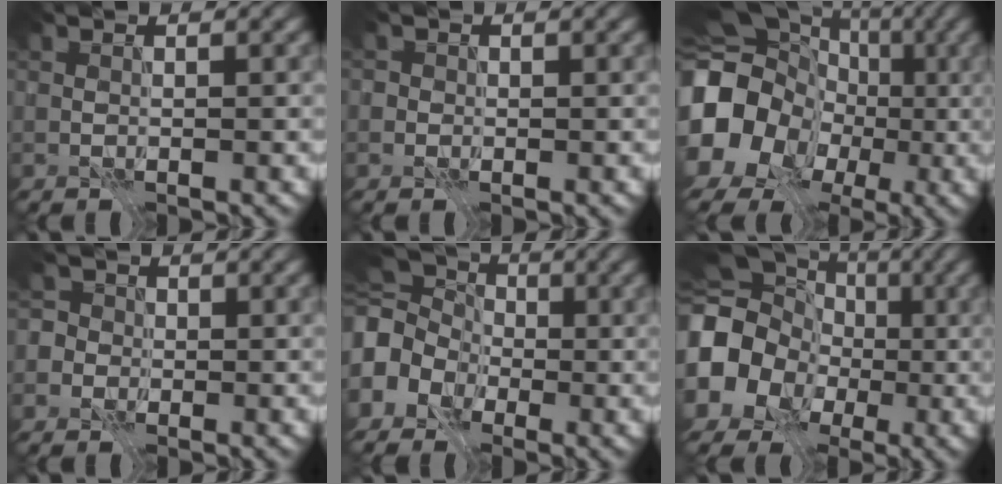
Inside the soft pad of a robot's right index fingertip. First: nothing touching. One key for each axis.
{"total": 0.9, "fx": 0.1, "fy": 0.9, "fz": 0.1, "tx": 0.004, "ty": 0.000, "tz": -0.004}
{"total": 17.3, "fx": -2.5, "fy": 15.7, "fz": 6.8, "tx": -0.167, "ty": -0.015, "tz": -0.081}
{"total": 3.3, "fx": -0.3, "fy": 3.2, "fz": 0.9, "tx": 0.011, "ty": 0.020, "tz": -0.039}
{"total": 9.2, "fx": -0.9, "fy": 7.7, "fz": 4.9, "tx": -0.088, "ty": 0.010, "tz": -0.053}
{"total": 13.7, "fx": -1.4, "fy": 12.5, "fz": 5.4, "tx": -0.141, "ty": -0.007, "tz": -0.058}